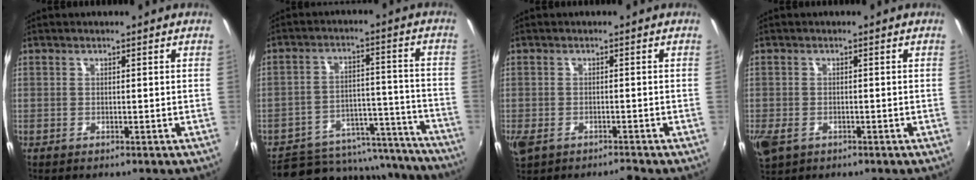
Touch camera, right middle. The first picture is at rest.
{"total": 20.0, "force": [-17.1, 8.6, 5.8], "torque": [-0.111, 0.043, -0.209]}
{"total": 3.9, "force": [-2.7, 1.5, 2.3], "torque": [-0.060, -0.016, -0.049]}
{"total": 5.3, "force": [-2.4, 3.5, 3.3], "torque": [-0.075, -0.018, -0.041]}